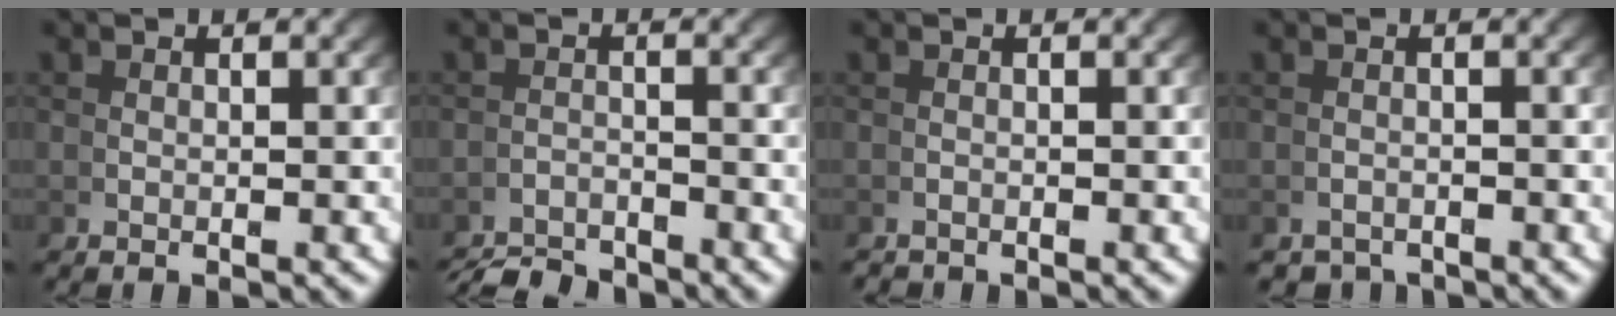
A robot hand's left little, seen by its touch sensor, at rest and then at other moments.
{"total": 4.3, "force": [-4.2, 0.2, 0.3], "torque": [0.017, -0.010, -0.071]}
{"total": 1.1, "force": [-0.9, -0.5, -0.5], "torque": [0.009, -0.006, -0.014]}
{"total": 2.6, "force": [-2.5, 0.7, -0.4], "torque": [0.011, -0.013, -0.039]}